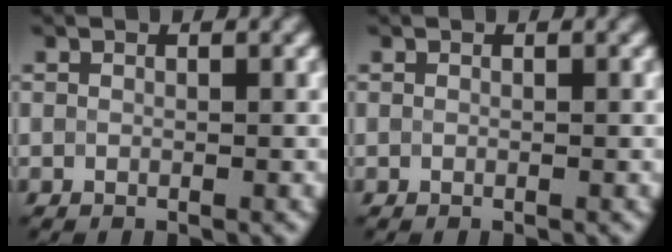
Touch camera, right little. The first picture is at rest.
{"total": 0.0}